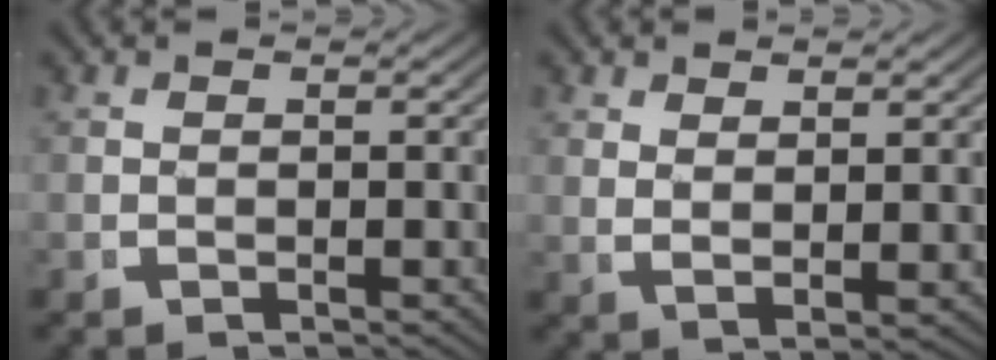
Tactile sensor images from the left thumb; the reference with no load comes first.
{"total": 2.2, "force": [1.7, 0.4, 1.4], "torque": [-0.025, -0.005, 0.042]}